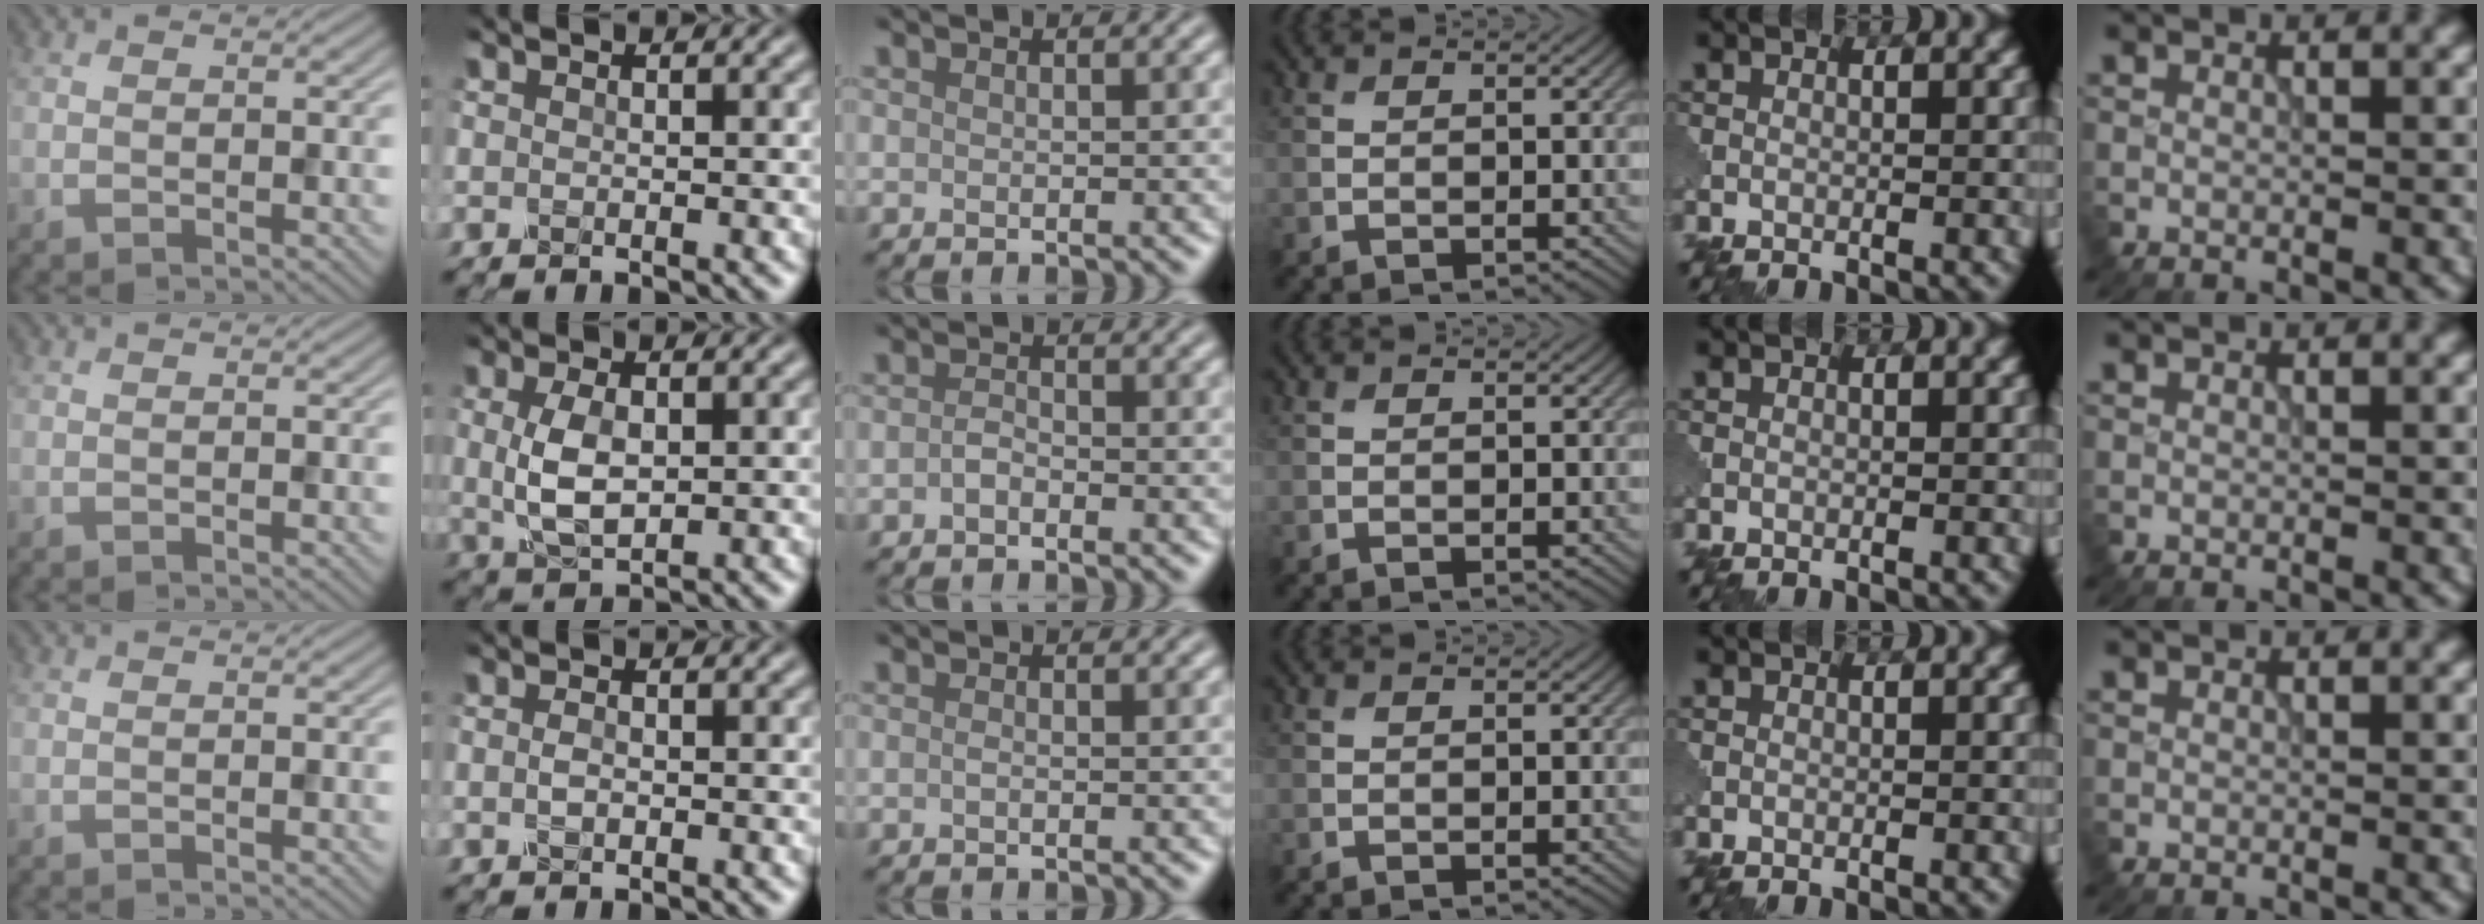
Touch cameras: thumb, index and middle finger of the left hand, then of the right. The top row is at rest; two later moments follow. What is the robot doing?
{"motion": "close", "object": "eyeshadow palette"}